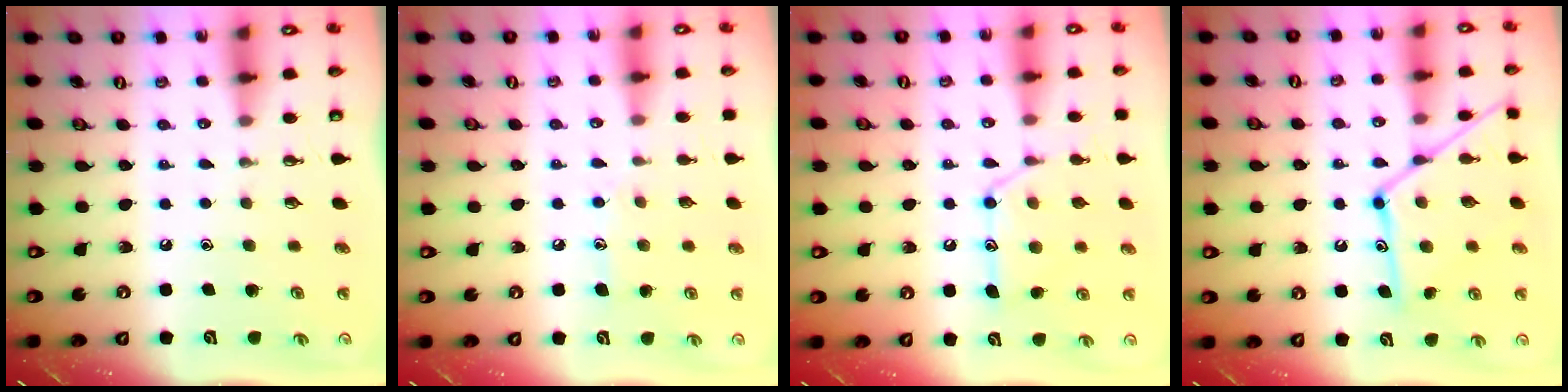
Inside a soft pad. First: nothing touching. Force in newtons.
{"total": 7.0, "press": 7.0, "slide": 0.6}
{"total": 15.1, "press": 15.1, "slide": 1.1}
{"total": 15.7, "press": 15.6, "slide": 1.2}